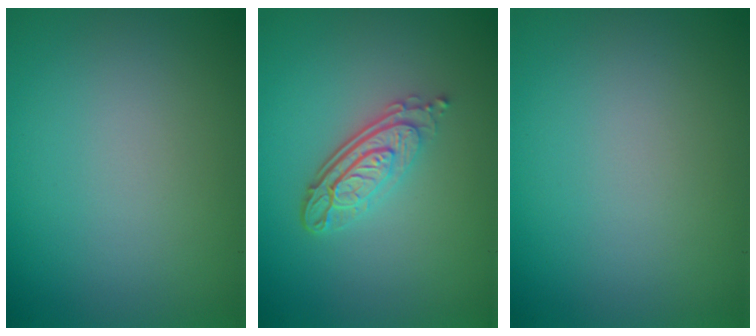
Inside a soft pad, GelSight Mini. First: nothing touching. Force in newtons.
{"total": 4.4, "press": 3.2, "slide": 3.1}
{"total": 0.0}